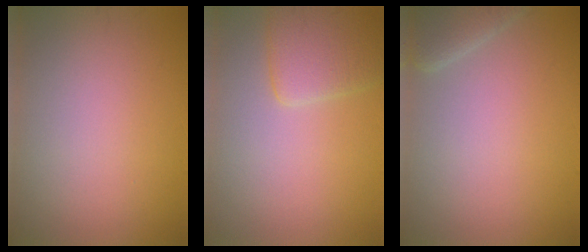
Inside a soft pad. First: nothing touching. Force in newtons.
{"total": 3.5, "press": 3.5, "slide": 0.6}
{"total": 2.5, "press": 2.5, "slide": 0.1}